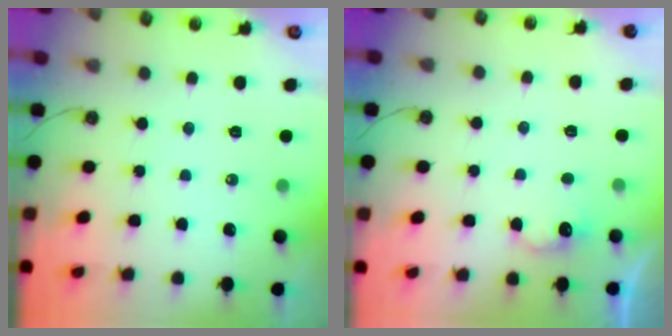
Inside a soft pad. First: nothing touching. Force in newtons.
{"total": 6.7, "press": 6.7, "slide": 1.0}